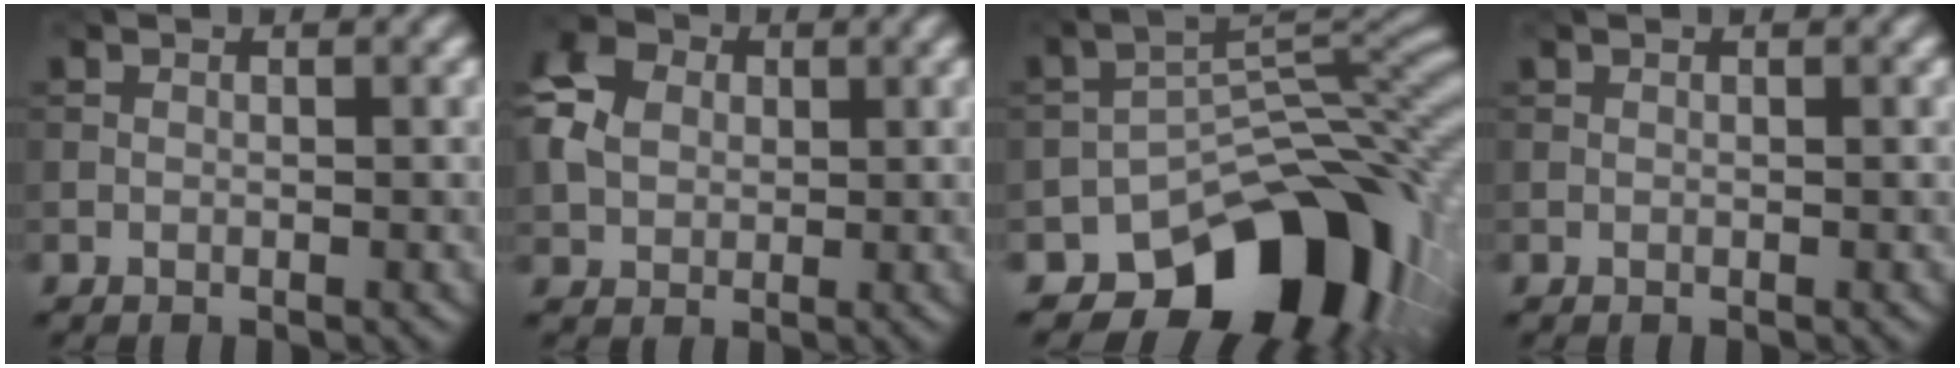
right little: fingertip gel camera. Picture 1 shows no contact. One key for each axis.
{"total": 5.4, "fx": 0.7, "fy": 4.3, "fz": 3.1, "tx": -0.075, "ty": 0.016, "tz": 0.005}
{"total": 13.7, "fx": -8.0, "fy": 7.9, "fz": 7.8, "tx": -0.087, "ty": -0.001, "tz": -0.137}
{"total": 0.0}